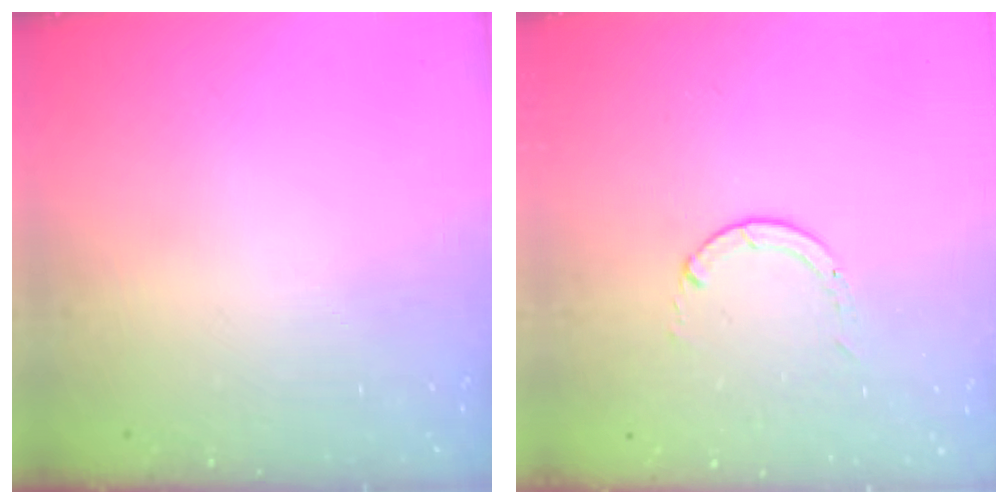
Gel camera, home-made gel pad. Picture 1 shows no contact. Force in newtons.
{"total": 0.6, "press": 0.5, "slide": 0.1}